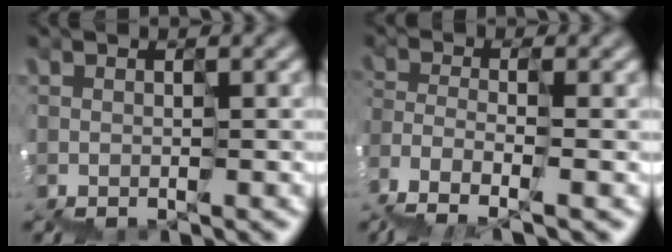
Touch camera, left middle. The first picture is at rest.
{"total": 3.3, "force": [-3.3, 0.3, 0.3], "torque": [-0.023, 0.008, -0.075]}